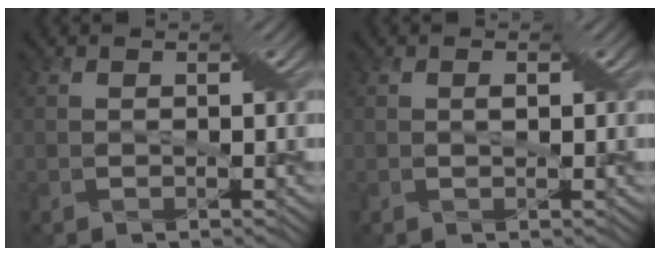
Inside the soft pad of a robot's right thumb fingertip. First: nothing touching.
{"total": 1.0, "force": [0.1, 0.6, 0.8], "torque": [-0.011, -0.001, 0.002]}